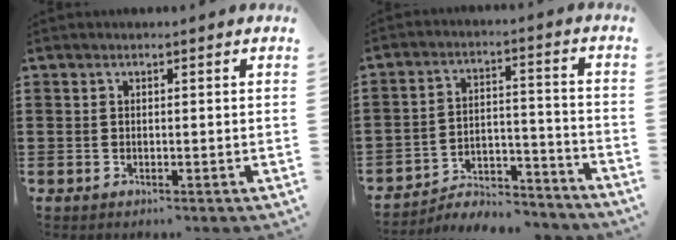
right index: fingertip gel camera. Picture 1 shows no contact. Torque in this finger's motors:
{"motor_torque": [-0.81, -0.77, 0.11, -0.02]}